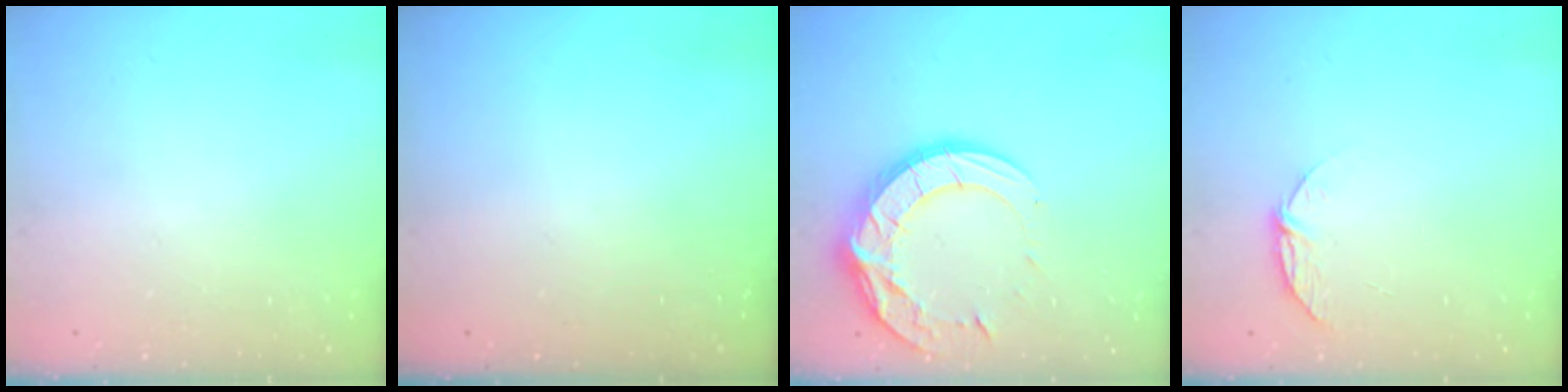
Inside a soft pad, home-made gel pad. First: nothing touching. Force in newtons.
{"total": 0.0}
{"total": 17.1, "press": 17.1, "slide": 0.6}
{"total": 6.1, "press": 6.1, "slide": 0.7}